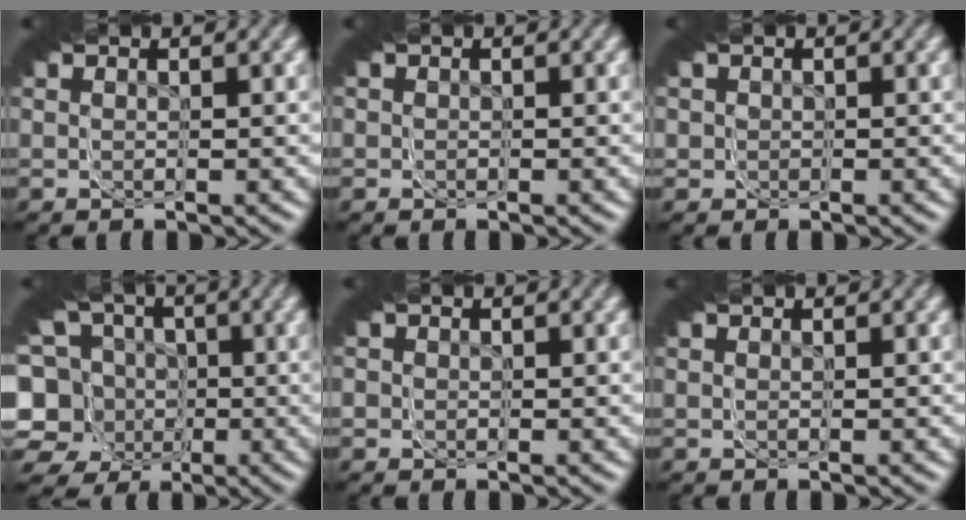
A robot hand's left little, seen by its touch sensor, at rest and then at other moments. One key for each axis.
{"total": 0.9, "fx": -0.3, "fy": 0.9, "fz": 0.0, "tx": -0.005, "ty": -0.010, "tz": -0.002}
{"total": 3.1, "fx": -0.1, "fy": 3.0, "fz": 0.9, "tx": -0.024, "ty": -0.010, "tz": -0.003}
{"total": 13.5, "fx": -3.5, "fy": 10.1, "fz": 8.1, "tx": -0.112, "ty": -0.026, "tz": -0.064}
{"total": 0.9, "fx": -0.3, "fy": 0.8, "fz": 0.0, "tx": -0.002, "ty": -0.012, "tz": -0.002}
{"total": 0.0}